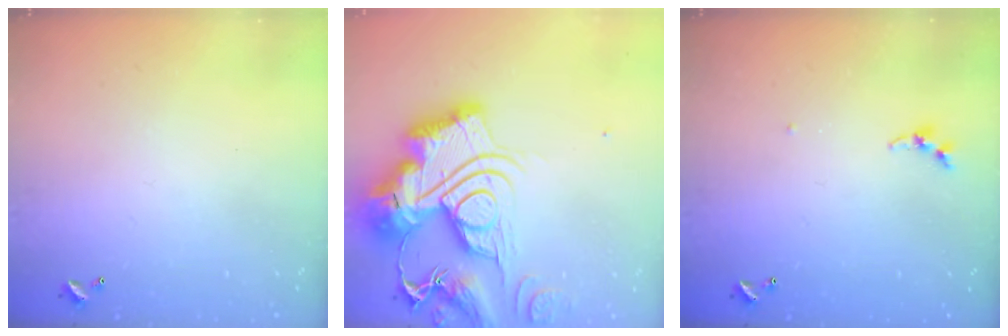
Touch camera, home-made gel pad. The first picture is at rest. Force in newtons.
{"total": 0.6, "press": 0.6, "slide": 0.0}
{"total": 3.5, "press": 3.4, "slide": 0.4}